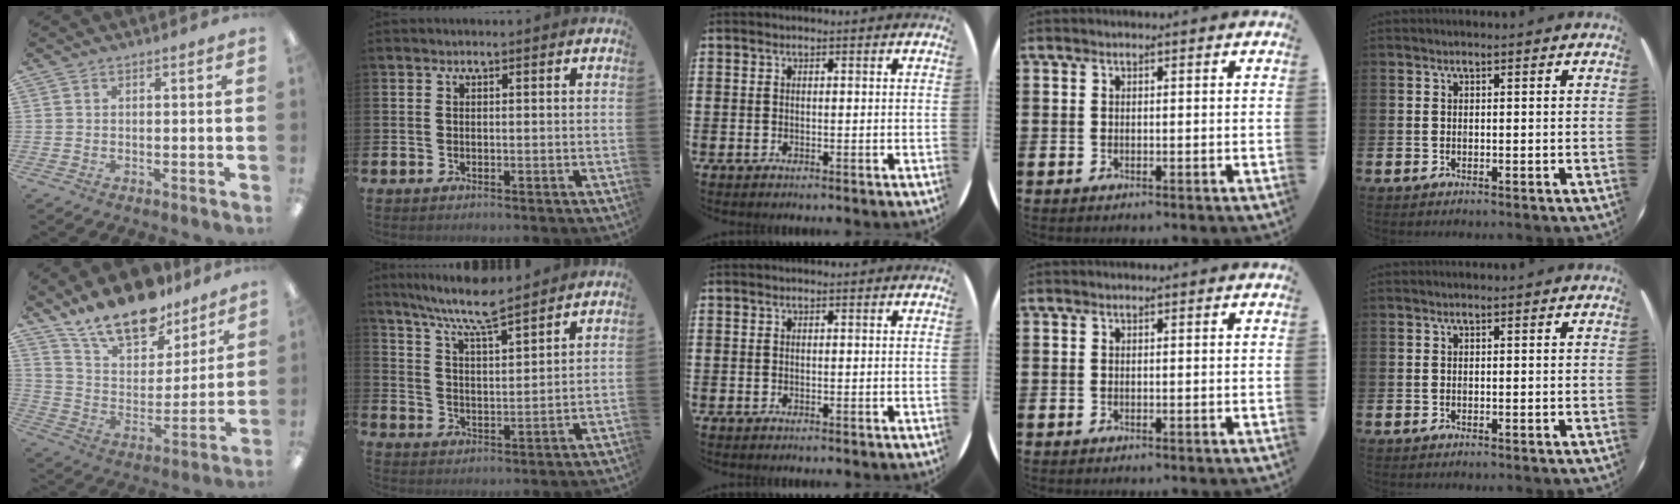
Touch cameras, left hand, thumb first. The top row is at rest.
{"thumb": {"total": 17.7, "force": [14.2, 7.5, 7.3], "torque": [-0.137, -0.090, 0.255]}, "index": {"total": 7.8, "force": [7.2, 0.4, 3.1], "torque": [-0.088, -0.035, 0.127]}}